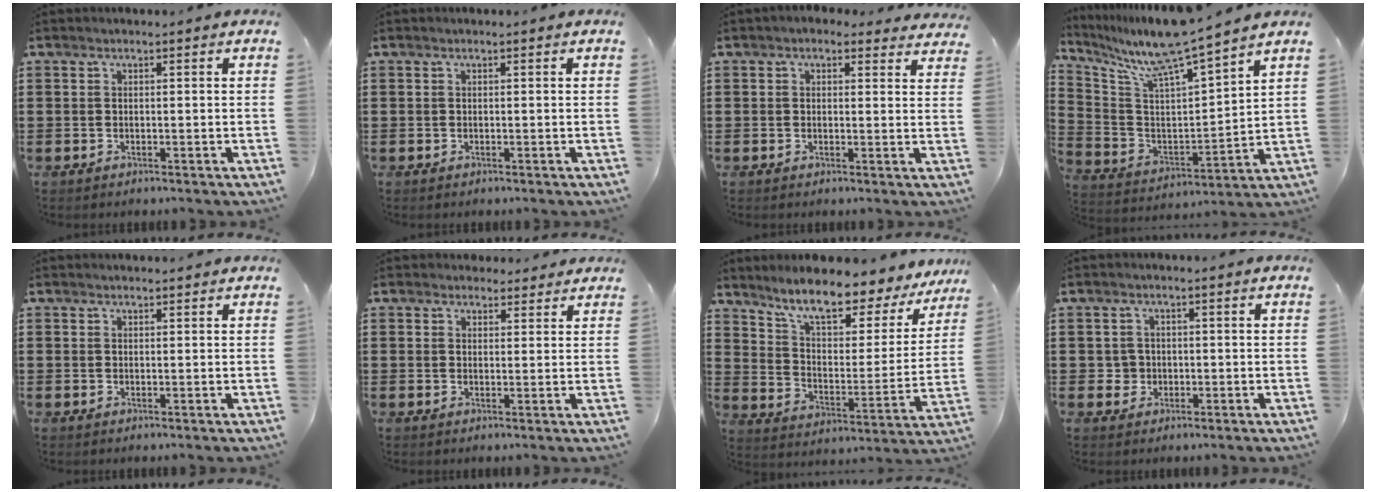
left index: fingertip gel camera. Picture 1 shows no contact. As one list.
[{"total": 0.0}, {"total": 1.8, "force": [1.5, 0.8, 0.4], "torque": [-0.006, 0.000, 0.026]}, {"total": 9.1, "force": [8.2, -0.6, 3.9], "torque": [-0.113, -0.067, 0.136]}, {"total": 0.8, "force": [0.8, 0.1, 0.1], "torque": [-0.003, 0.000, 0.015]}, {"total": 2.7, "force": [2.4, 1.1, 0.1], "torque": [-0.001, -0.003, 0.045]}, {"total": 9.3, "force": [8.0, 1.3, 4.5], "torque": [-0.107, -0.059, 0.132]}, {"total": 2.1, "force": [0.0, 2.0, 0.4], "torque": [-0.018, 0.008, -0.004]}]